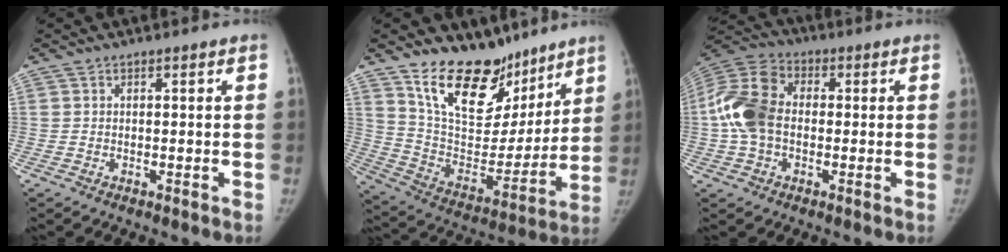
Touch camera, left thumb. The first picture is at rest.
{"total": 21.0, "force": [15.4, 10.9, 9.2], "torque": [-0.093, -0.096, 0.263]}
{"total": 13.7, "force": [-0.4, 9.6, 9.8], "torque": [-0.205, 0.035, -0.015]}